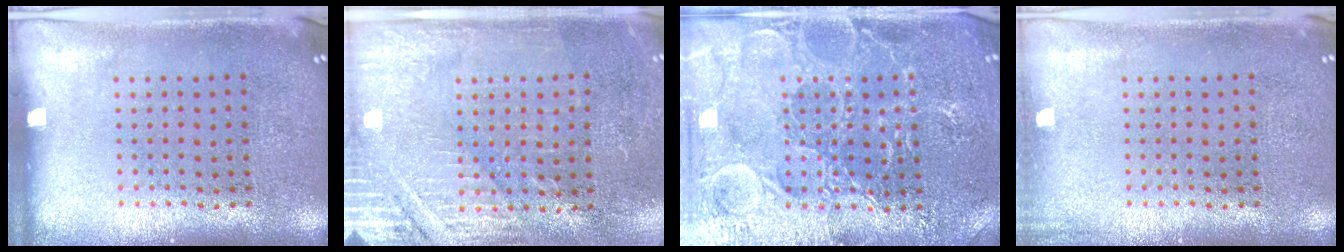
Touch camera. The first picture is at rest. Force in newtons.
{"total": 2.9, "press": 2.9, "slide": 0.4}
{"total": 4.5, "press": 4.4, "slide": 0.9}
{"total": 0.8, "press": 0.7, "slide": 0.1}